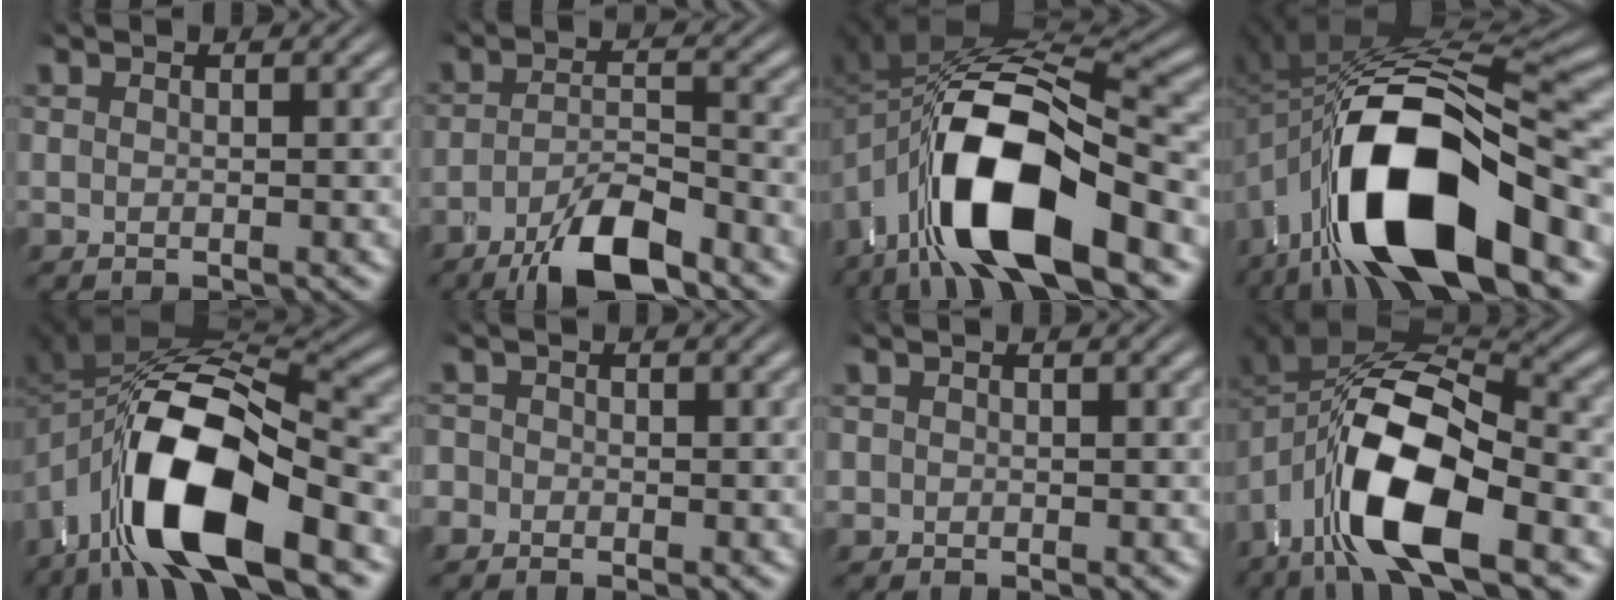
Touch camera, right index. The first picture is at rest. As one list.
[{"total": 6.5, "force": [-4.7, 1.8, 4.0], "torque": [-0.053, -0.003, -0.079]}, {"total": 16.6, "force": [-2.5, 9.0, 13.7], "torque": [-0.252, -0.021, -0.036]}, {"total": 18.9, "force": [-2.9, 9.3, 16.2], "torque": [-0.288, -0.013, -0.043]}, {"total": 14.9, "force": [-3.1, 8.1, 12.2], "torque": [-0.223, -0.021, -0.043]}, {"total": 1.8, "force": [-0.7, 1.7, 0.1], "torque": [-0.005, -0.002, -0.021]}, {"total": 1.6, "force": [-0.1, 1.5, 0.3], "torque": [-0.012, -0.004, -0.005]}, {"total": 12.3, "force": [-2.2, 7.6, 9.4], "torque": [-0.188, -0.028, -0.031]}]